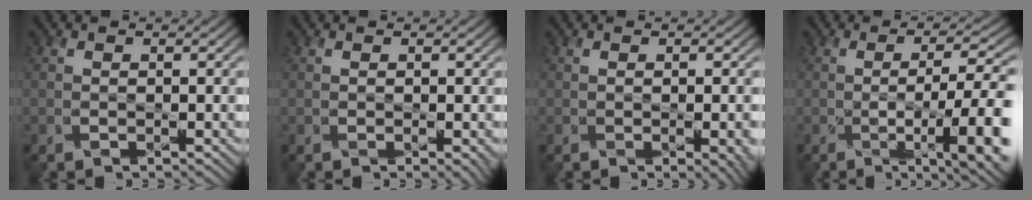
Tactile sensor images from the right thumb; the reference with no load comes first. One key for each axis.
{"total": 1.4, "fx": -0.3, "fy": 0.4, "fz": 1.3, "tx": -0.015, "ty": 0.000, "tz": -0.002}
{"total": 3.9, "fx": -1.1, "fy": 1.4, "fz": 3.5, "tx": -0.034, "ty": -0.008, "tz": 0.001}
{"total": 10.3, "fx": -2.3, "fy": 2.4, "fz": 9.7, "tx": -0.130, "ty": 0.002, "tz": -0.031}